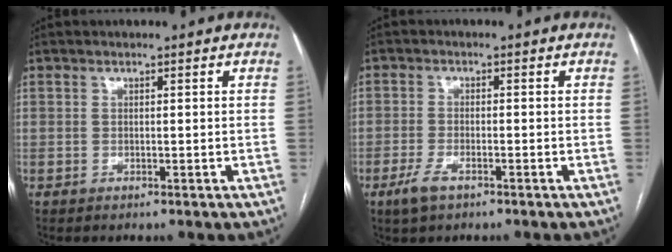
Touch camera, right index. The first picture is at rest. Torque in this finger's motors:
{"motor_torque": [-0.13, 0.26, -0.68, -0.18]}